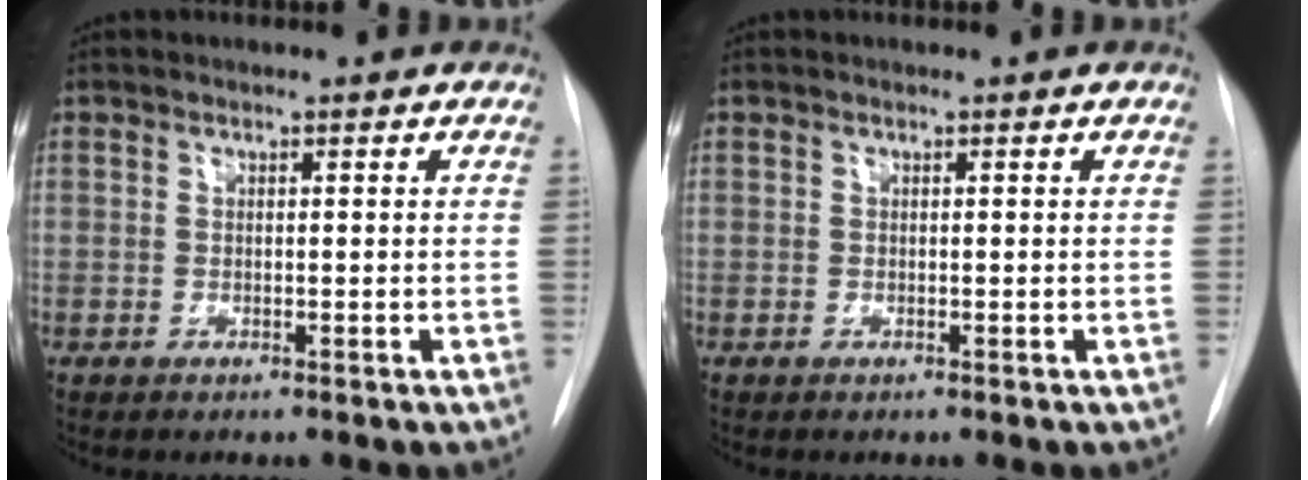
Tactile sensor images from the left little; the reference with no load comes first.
{"total": 0.0}